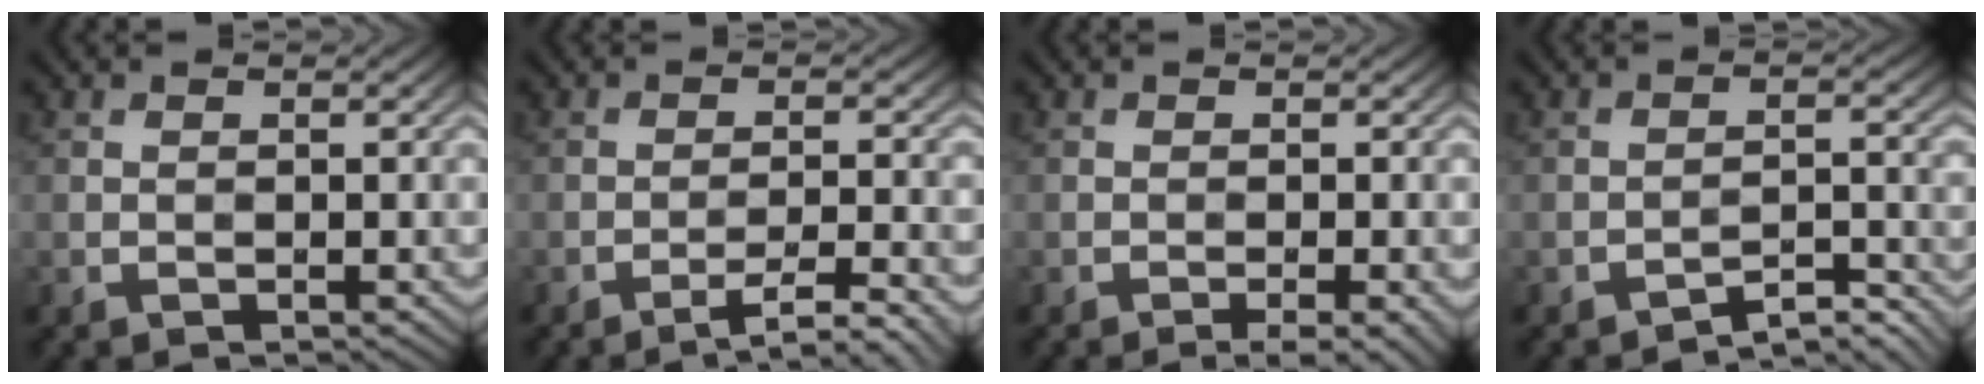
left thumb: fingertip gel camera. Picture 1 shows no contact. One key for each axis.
{"total": 4.6, "fx": -3.0, "fy": 0.6, "fz": 3.3, "tx": -0.057, "ty": 0.009, "tz": -0.048}
{"total": 2.5, "fx": -1.4, "fy": 0.3, "fz": 2.1, "tx": -0.028, "ty": 0.006, "tz": -0.022}
{"total": 4.2, "fx": -3.8, "fy": 0.5, "fz": 1.6, "tx": -0.019, "ty": 0.013, "tz": -0.057}